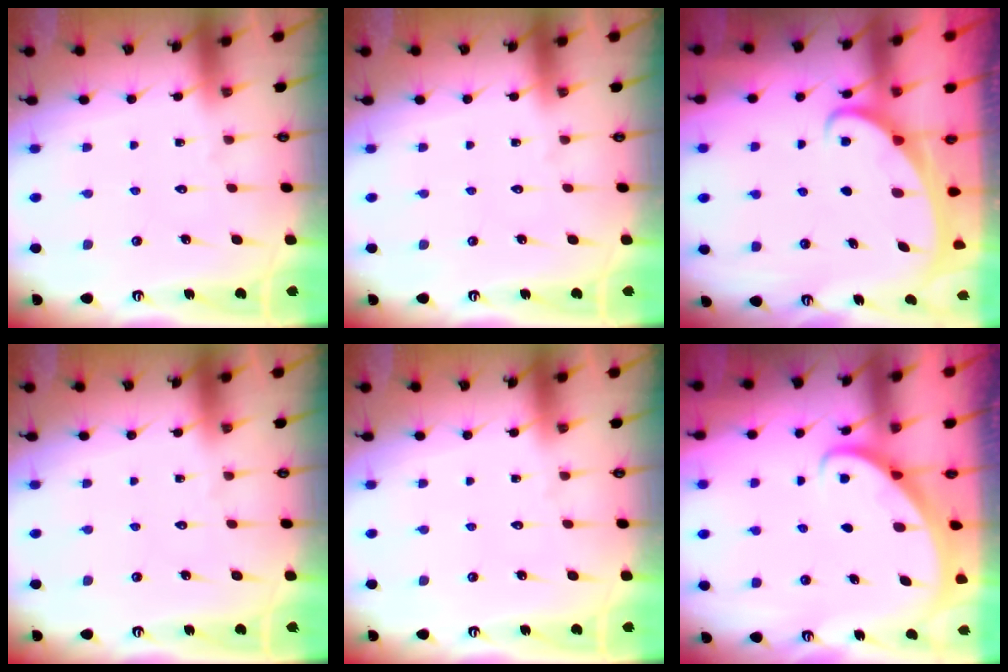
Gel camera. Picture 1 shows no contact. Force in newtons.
{"total": 0.0}
{"total": 2.1, "press": 2.1, "slide": 0.3}
{"total": 0.0}
{"total": 0.0}
{"total": 2.7, "press": 2.7, "slide": 0.3}